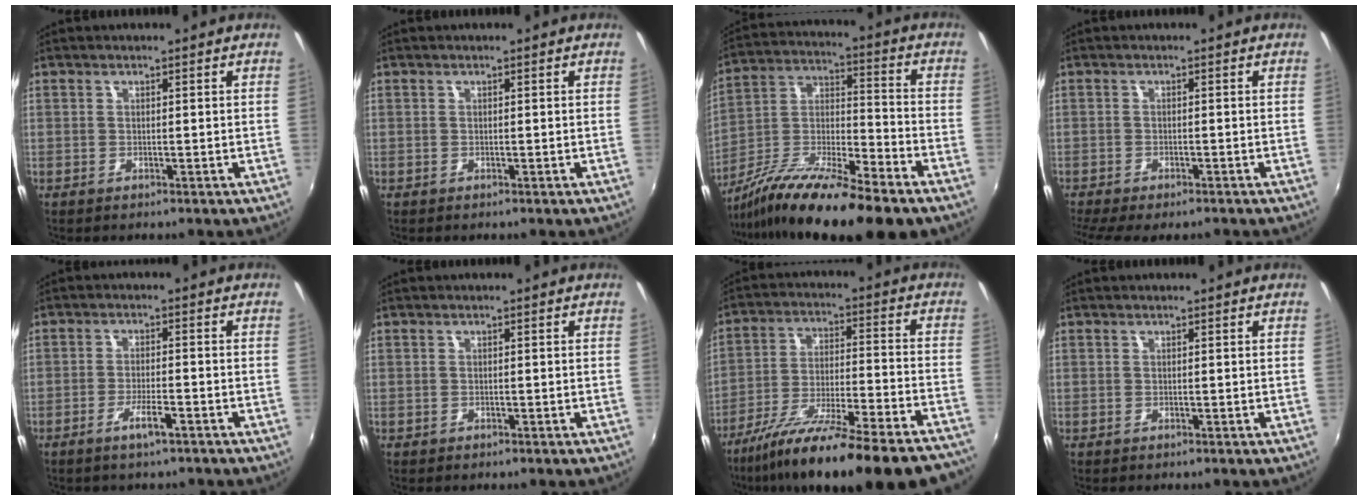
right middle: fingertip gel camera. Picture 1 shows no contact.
{"total": 0.0}
{"total": 20.4, "force": [-14.4, 3.5, 14.0], "torque": [-0.259, -0.018, -0.256]}
{"total": 6.3, "force": [-5.2, 1.3, 3.3], "torque": [-0.079, -0.033, -0.085]}
{"total": 4.0, "force": [-2.8, 0.7, 2.8], "torque": [-0.062, -0.002, -0.046]}
{"total": 0.5, "force": [-0.4, 0.4, 0.0], "torque": [-0.004, -0.002, -0.006]}
{"total": 28.5, "force": [-23.9, 3.2, 15.1], "torque": [-0.253, -0.074, -0.351]}
{"total": 0.0}